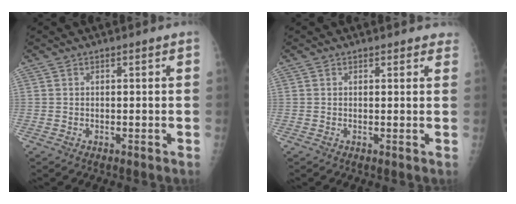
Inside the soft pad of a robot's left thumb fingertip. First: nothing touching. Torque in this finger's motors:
{"motor_torque": [-0.19, 0.00, 0.05, 0.04, 0.02]}